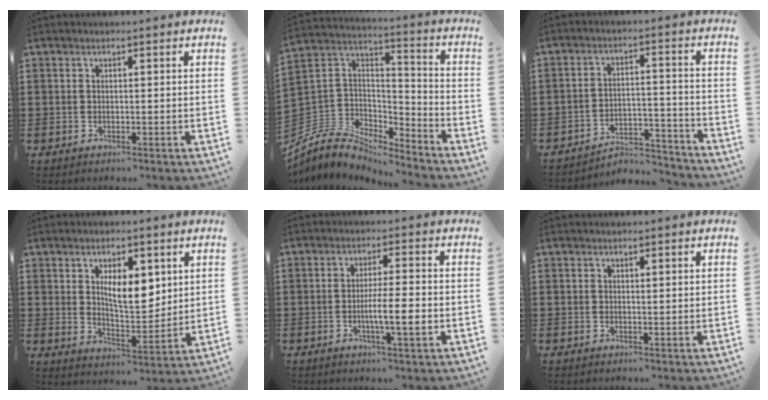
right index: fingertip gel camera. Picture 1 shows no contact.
{"total": 6.0, "force": [-4.7, 3.6, 1.1], "torque": [-0.058, -0.007, -0.099]}
{"total": 5.0, "force": [-4.7, 1.0, 1.4], "torque": [-0.026, 0.007, -0.096]}
{"total": 7.6, "force": [2.7, 3.3, 6.3], "torque": [-0.107, -0.002, 0.041]}
{"total": 6.0, "force": [-1.5, 0.7, 5.7], "torque": [-0.103, -0.005, -0.029]}
{"total": 0.6, "force": [0.4, 0.1, 0.5], "torque": [-0.010, 0.002, 0.007]}